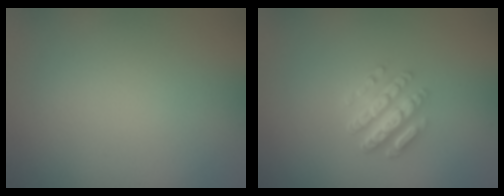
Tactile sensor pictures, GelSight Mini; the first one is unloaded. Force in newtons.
{"total": 4.0, "press": 3.3, "slide": 2.3}